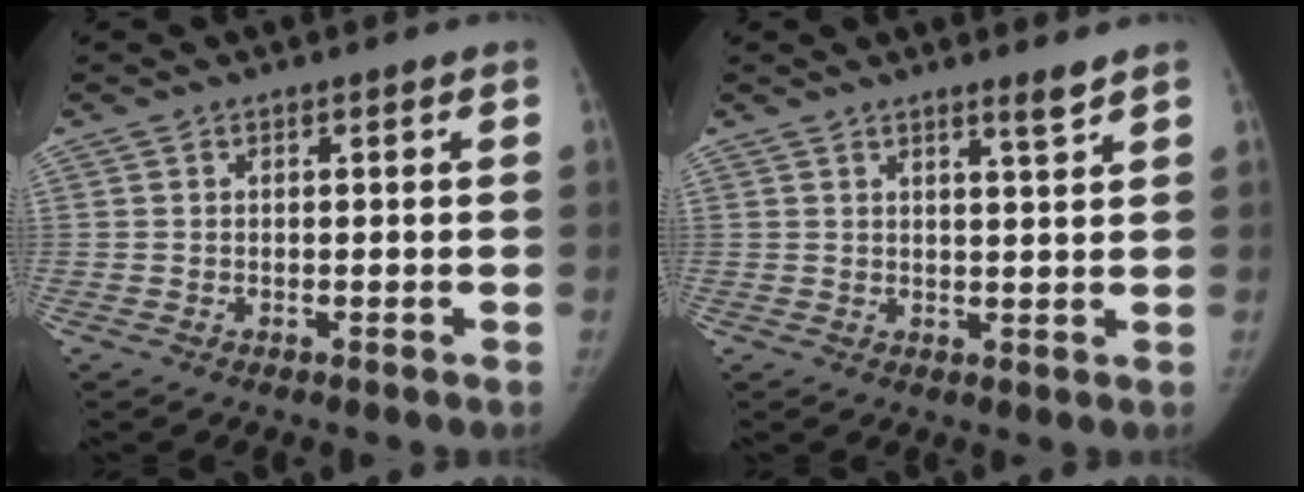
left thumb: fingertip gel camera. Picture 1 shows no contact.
{"total": 2.8, "force": [2.2, -0.4, 1.7], "torque": [-0.024, -0.024, 0.037]}